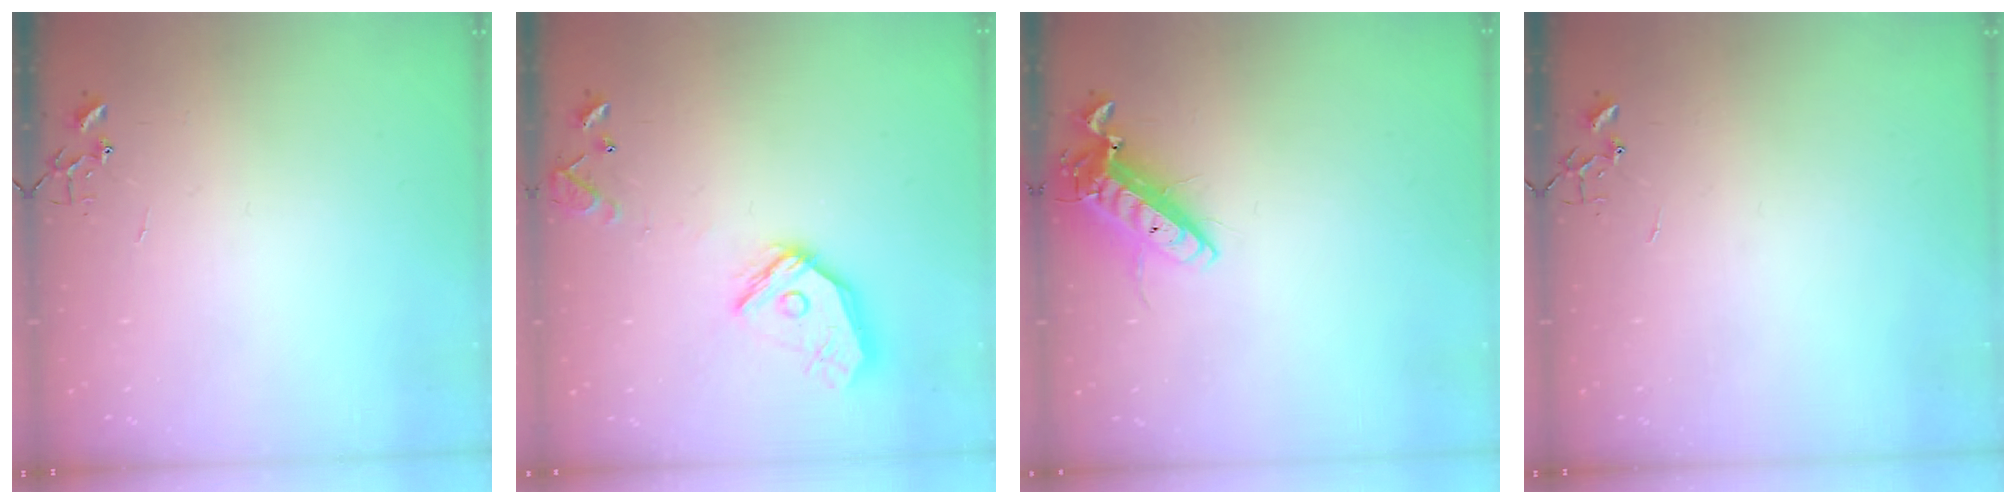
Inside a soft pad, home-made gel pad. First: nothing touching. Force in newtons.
{"total": 14.6, "press": 14.4, "slide": 1.8}
{"total": 14.3, "press": 14.0, "slide": 2.8}
{"total": 0.0}